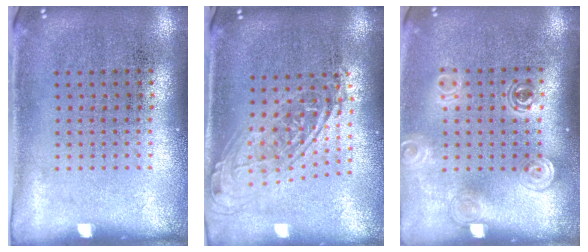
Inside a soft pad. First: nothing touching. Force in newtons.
{"total": 1.8, "press": 1.4, "slide": 1.2}
{"total": 1.4, "press": 1.2, "slide": 0.8}